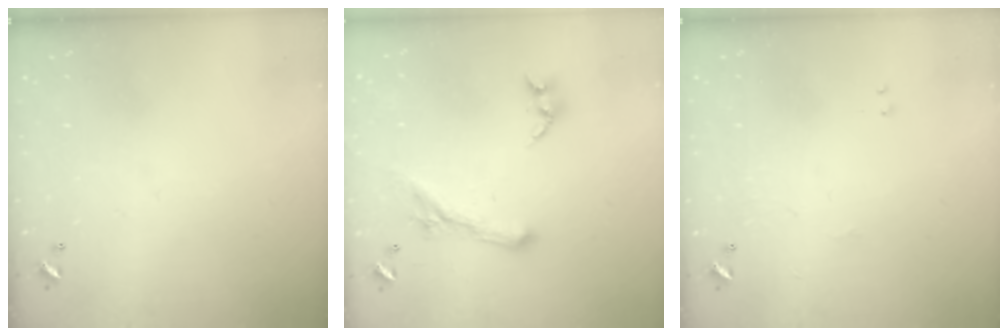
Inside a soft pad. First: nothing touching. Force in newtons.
{"total": 1.8, "press": 1.7, "slide": 0.4}
{"total": 1.8, "press": 1.8, "slide": 0.6}